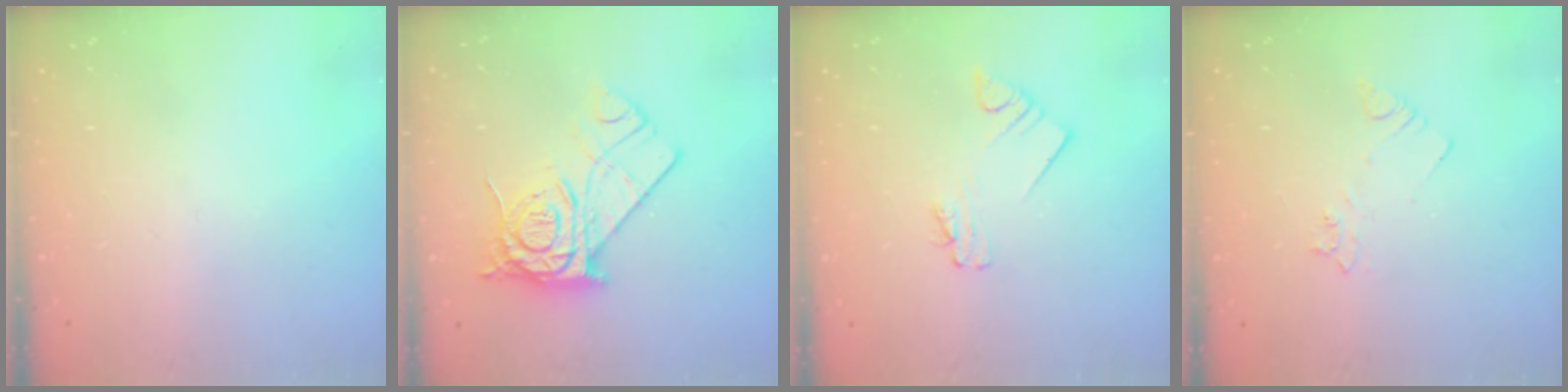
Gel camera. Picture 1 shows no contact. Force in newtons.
{"total": 14.2, "press": 14.1, "slide": 1.1}
{"total": 1.9, "press": 1.9, "slide": 0.1}
{"total": 3.3, "press": 3.2, "slide": 0.5}